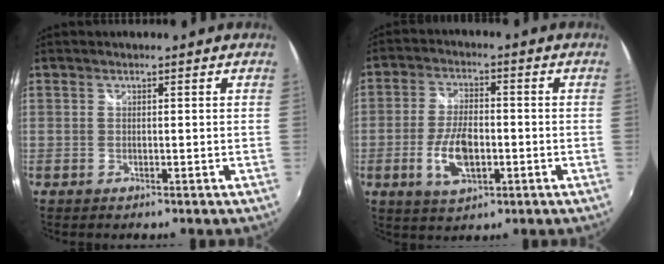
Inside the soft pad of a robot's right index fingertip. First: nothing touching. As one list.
[{"total": 9.0, "force": [-2.7, 4.2, 7.5], "torque": [-0.155, -0.005, -0.047]}]